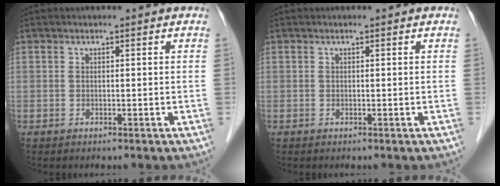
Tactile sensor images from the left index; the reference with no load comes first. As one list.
[{"total": 0.0}]